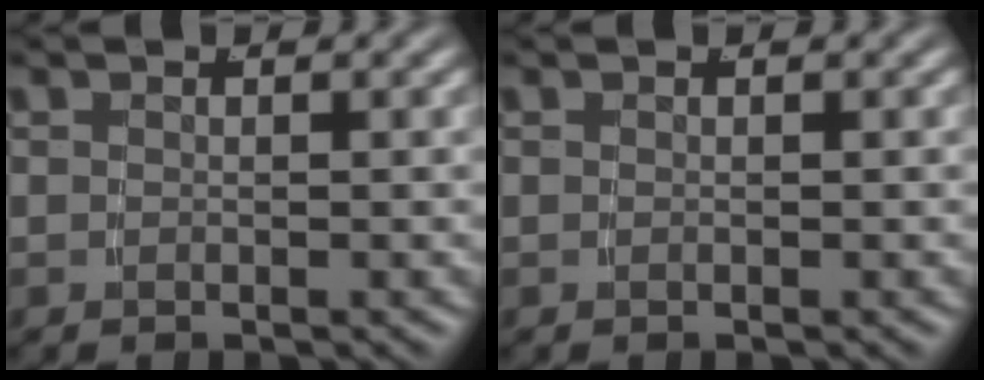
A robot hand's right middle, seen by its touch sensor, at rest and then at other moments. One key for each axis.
{"total": 0.0}